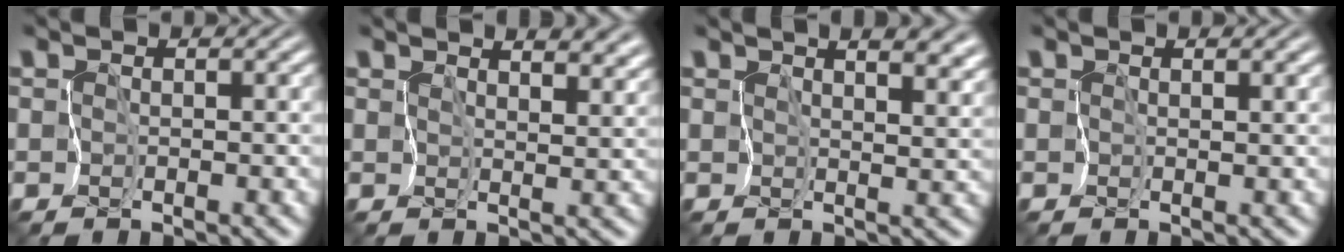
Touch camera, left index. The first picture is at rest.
{"total": 6.8, "force": [4.8, 2.8, 3.9], "torque": [-0.061, 0.019, 0.063]}
{"total": 9.4, "force": [5.7, 4.3, 6.1], "torque": [-0.075, 0.030, 0.068]}
{"total": 0.6, "force": [0.5, 0.0, 0.4], "torque": [-0.009, 0.003, 0.011]}